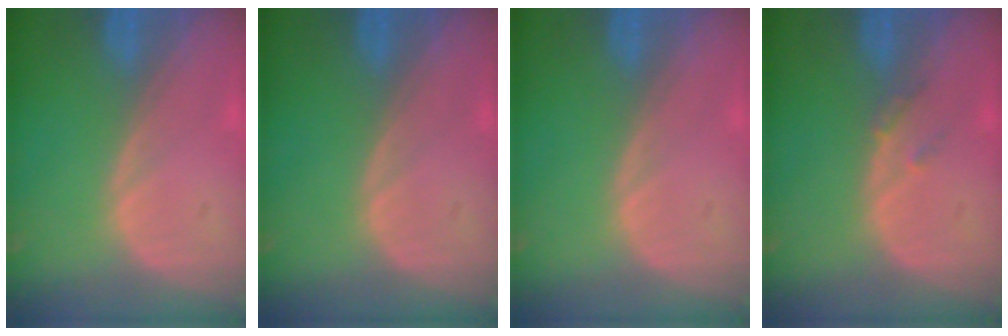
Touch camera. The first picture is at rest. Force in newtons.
{"total": 0.0}
{"total": 0.0}
{"total": 1.5, "press": 1.3, "slide": 0.7}